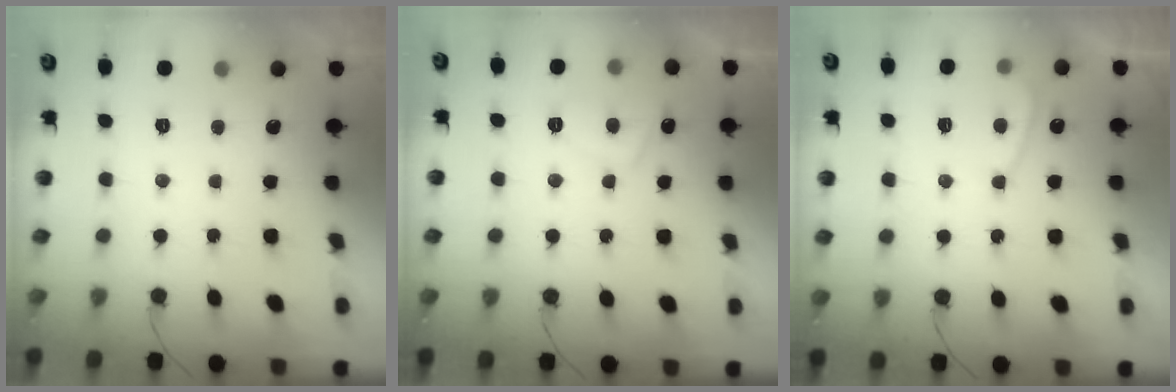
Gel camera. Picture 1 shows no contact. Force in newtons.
{"total": 3.6, "press": 3.5, "slide": 0.9}
{"total": 4.0, "press": 4.0, "slide": 0.4}